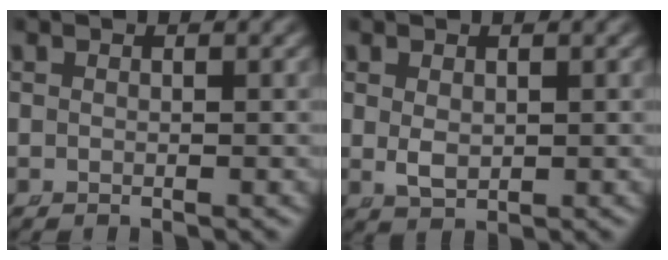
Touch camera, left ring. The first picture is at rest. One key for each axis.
{"total": 1.6, "fx": 0.1, "fy": 1.0, "fz": 1.3, "tx": -0.034, "ty": -0.018, "tz": 0.019}